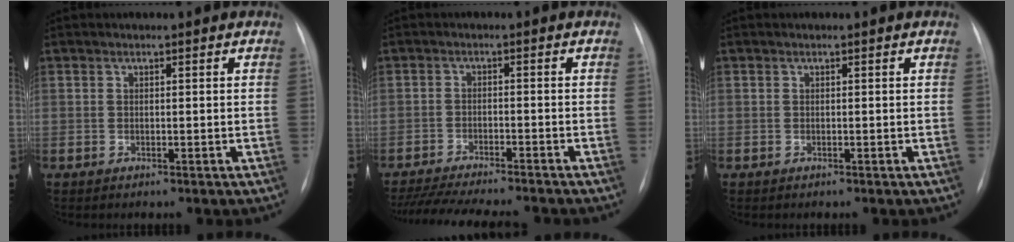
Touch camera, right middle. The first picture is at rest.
{"total": 15.4, "force": [-13.7, 2.0, 6.7], "torque": [-0.124, -0.020, -0.194]}
{"total": 0.0}